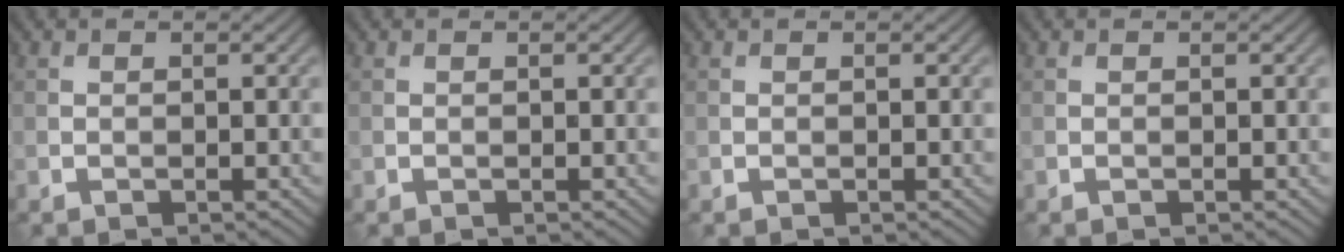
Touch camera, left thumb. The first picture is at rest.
{"total": 0.0}
{"total": 0.0}
{"total": 0.0}